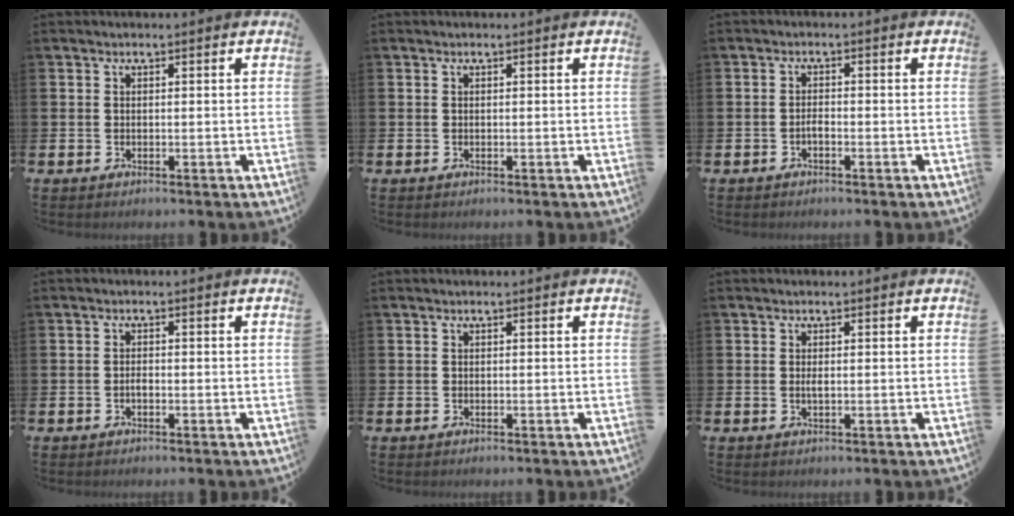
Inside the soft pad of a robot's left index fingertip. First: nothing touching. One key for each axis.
{"total": 0.0}
{"total": 1.1, "fx": -0.7, "fy": 0.4, "fz": 0.7, "tx": -0.010, "ty": -0.003, "tz": -0.016}
{"total": 1.0, "fx": -0.4, "fy": 0.5, "fz": 0.8, "tx": -0.011, "ty": -0.002, "tz": -0.010}
{"total": 0.0}
{"total": 0.8, "fx": 0.0, "fy": 0.2, "fz": 0.8, "tx": -0.019, "ty": 0.001, "tz": 0.000}